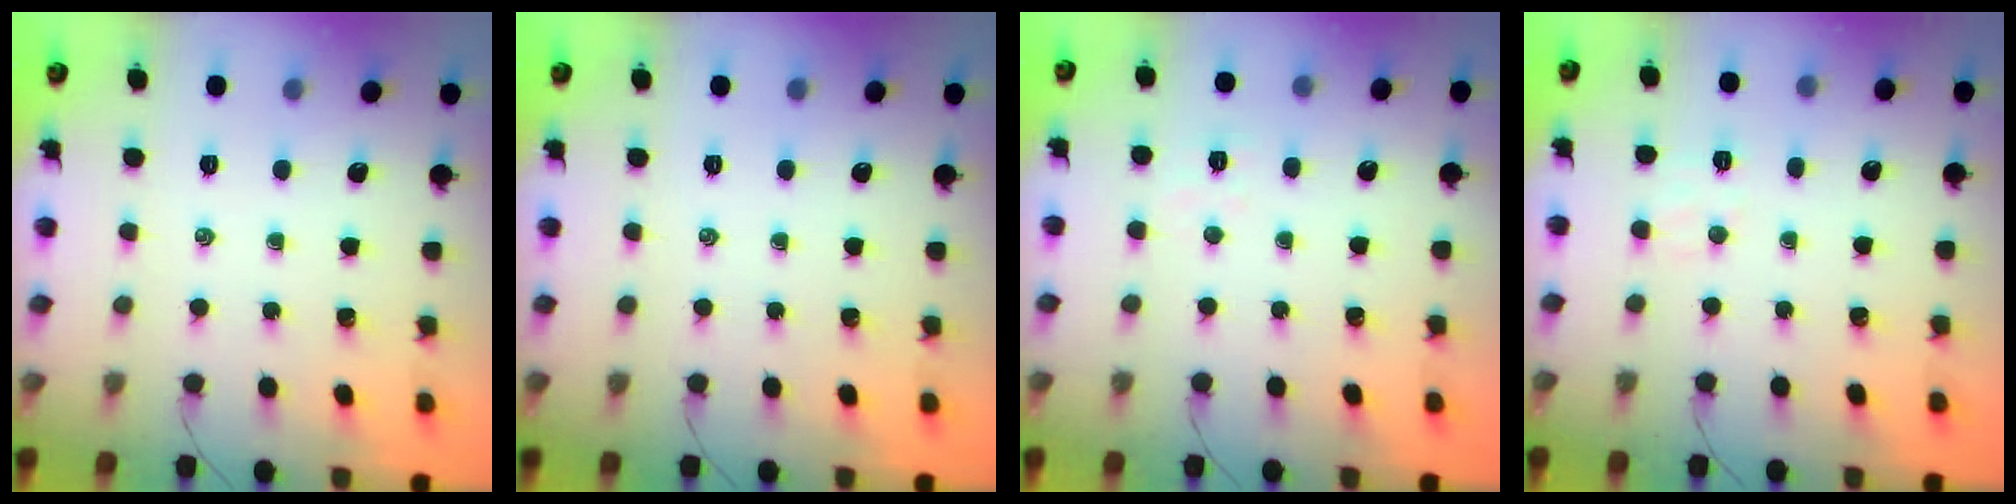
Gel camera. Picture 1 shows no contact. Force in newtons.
{"total": 0.0}
{"total": 2.5, "press": 2.4, "slide": 0.7}
{"total": 4.1, "press": 4.0, "slide": 0.8}